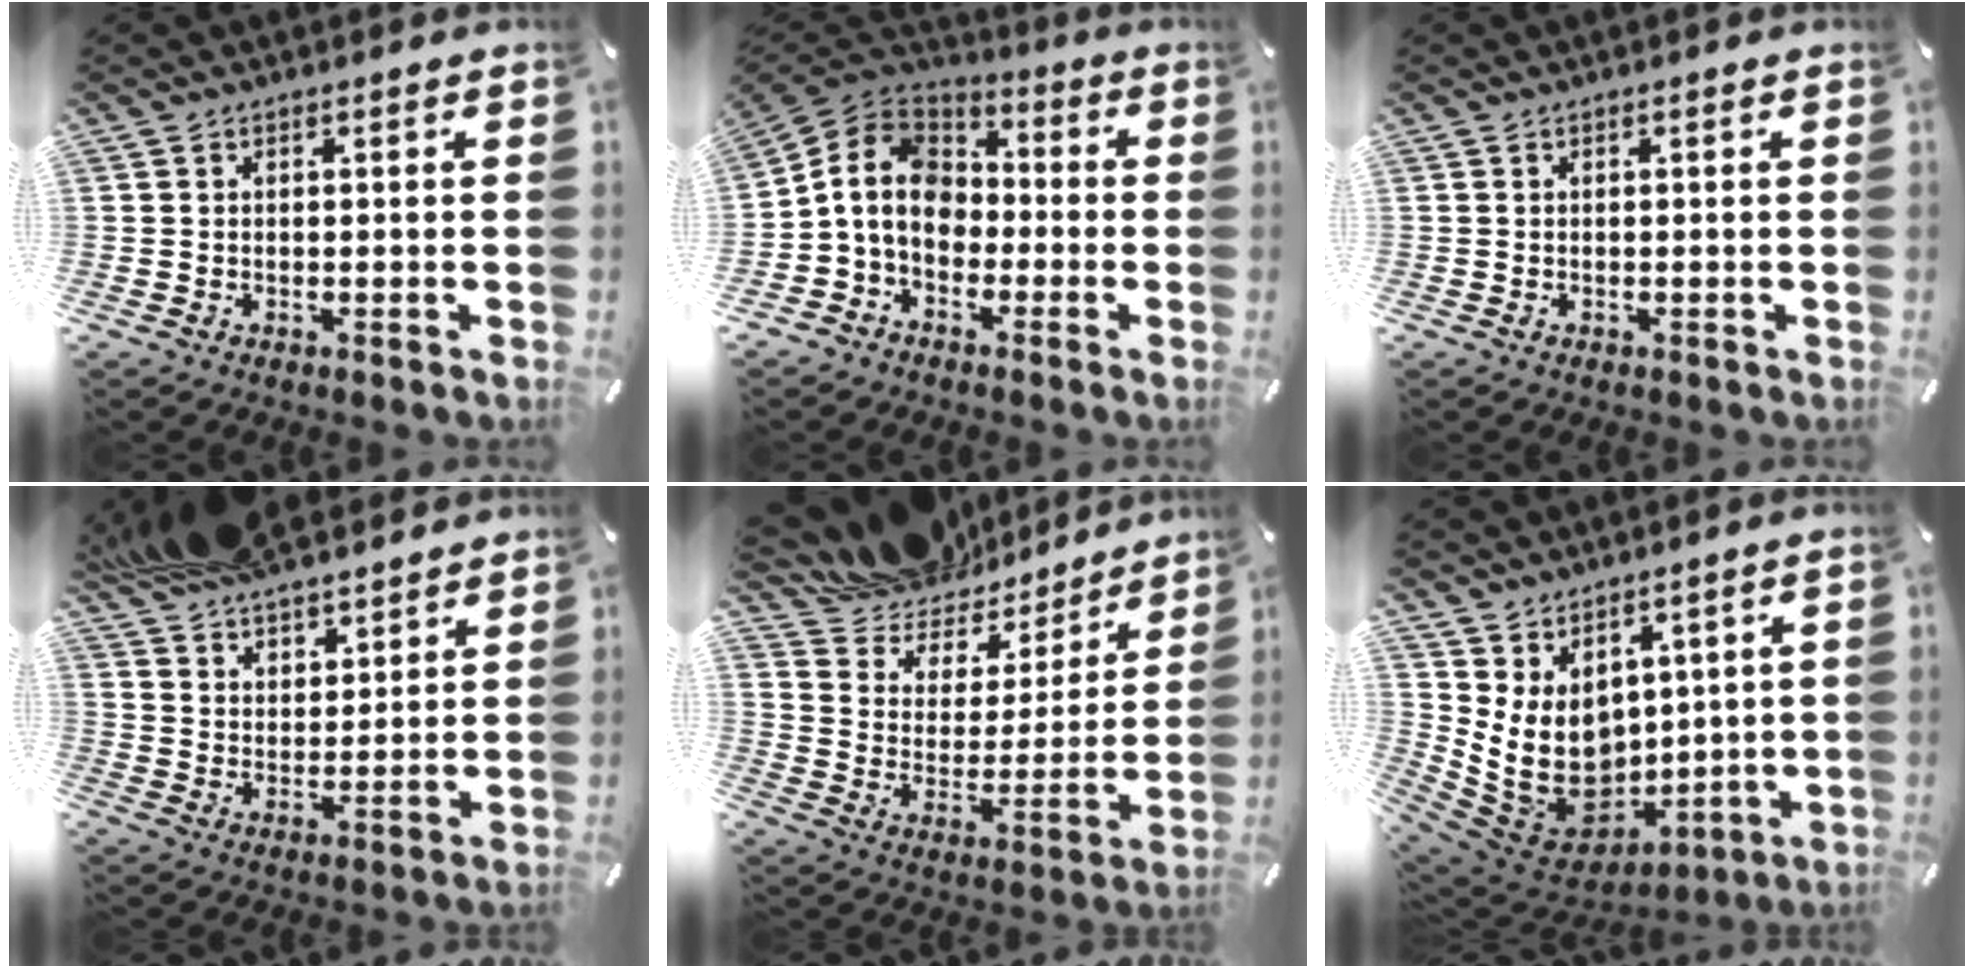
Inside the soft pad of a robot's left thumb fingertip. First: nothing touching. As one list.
[{"total": 10.9, "force": [-2.5, 9.1, 5.4], "torque": [-0.137, 0.024, -0.049]}, {"total": 0.0}, {"total": 10.8, "force": [9.7, 4.4, 2.1], "torque": [-0.074, -0.055, 0.186]}, {"total": 13.1, "force": [11.9, 5.5, -0.2], "torque": [-0.014, -0.127, 0.212]}, {"total": 11.9, "force": [2.8, 10.1, 5.7], "torque": [-0.125, -0.042, 0.065]}]